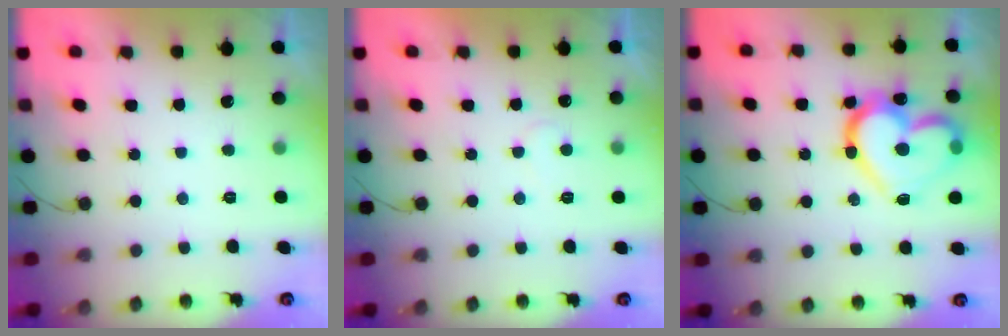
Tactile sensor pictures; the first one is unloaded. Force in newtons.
{"total": 5.3, "press": 5.3, "slide": 0.3}
{"total": 20.0, "press": 19.9, "slide": 2.1}